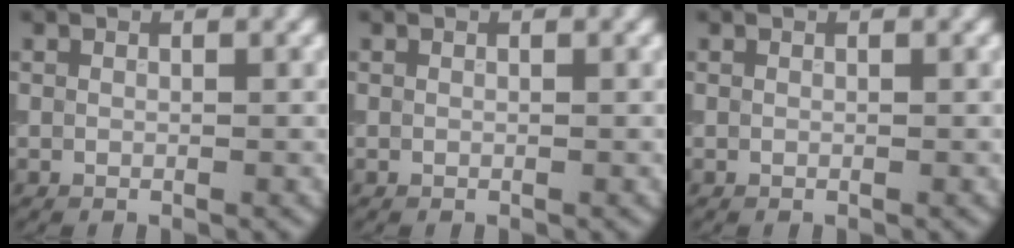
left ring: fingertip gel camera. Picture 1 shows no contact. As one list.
[{"total": 0.0}, {"total": 0.0}]